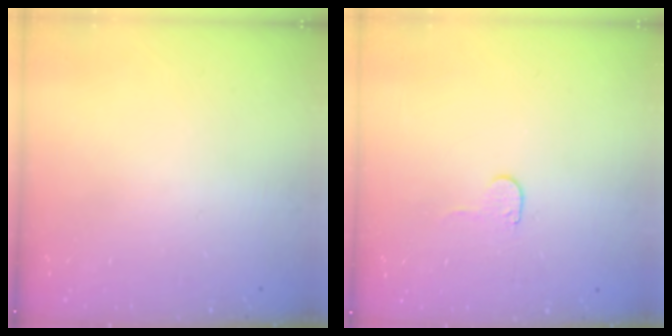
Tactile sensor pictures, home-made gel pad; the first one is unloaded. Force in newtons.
{"total": 4.5, "press": 4.5, "slide": 0.5}